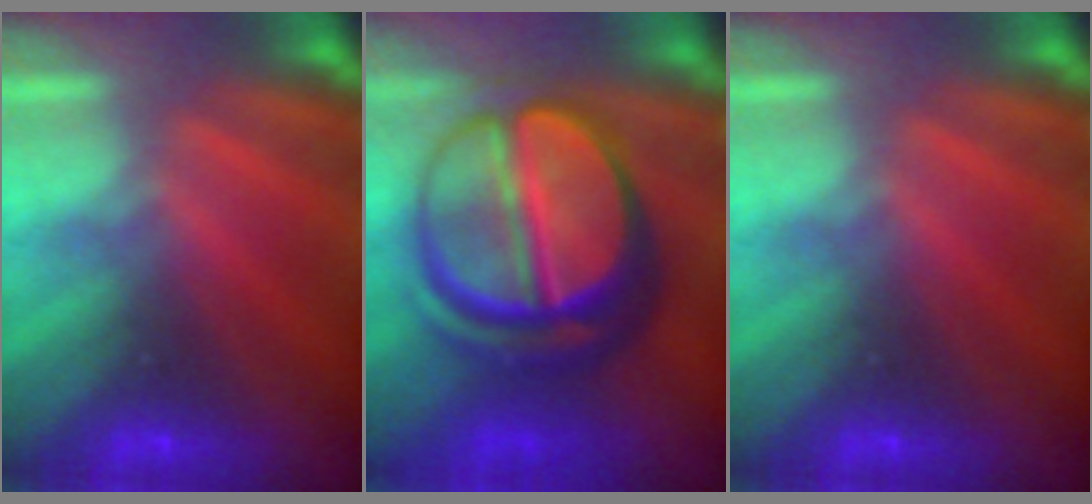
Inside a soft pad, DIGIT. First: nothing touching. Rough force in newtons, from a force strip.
{"total": 9.0}
{"total": 0.0}